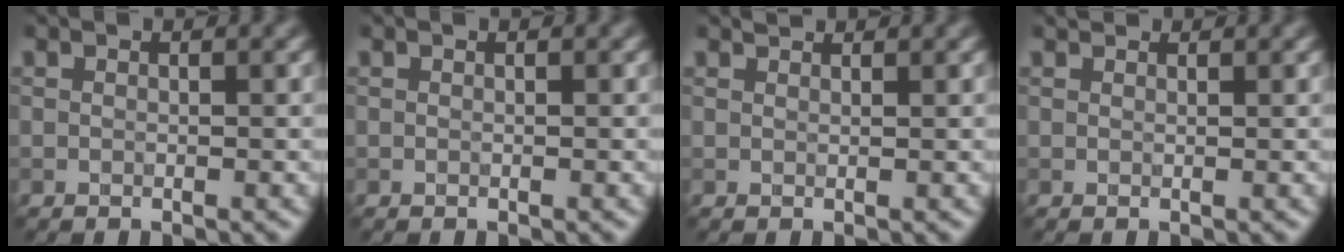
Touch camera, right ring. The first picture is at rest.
{"total": 0.0}
{"total": 0.8, "force": [0.8, 0.1, 0.1], "torque": [-0.005, -0.001, 0.011]}
{"total": 0.8, "force": [0.7, 0.3, 0.2], "torque": [-0.006, -0.001, 0.007]}